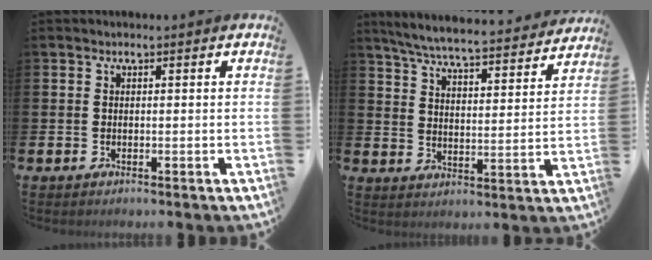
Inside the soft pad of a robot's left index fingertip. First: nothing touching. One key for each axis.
{"total": 6.7, "fx": 6.4, "fy": 0.5, "fz": 2.2, "tx": -0.063, "ty": -0.048, "tz": 0.107}